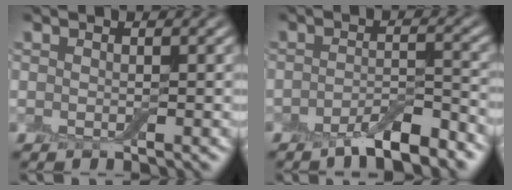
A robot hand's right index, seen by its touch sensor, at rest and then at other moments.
{"total": 4.6, "force": [-3.3, 1.1, 3.0], "torque": [-0.049, 0.000, -0.057]}